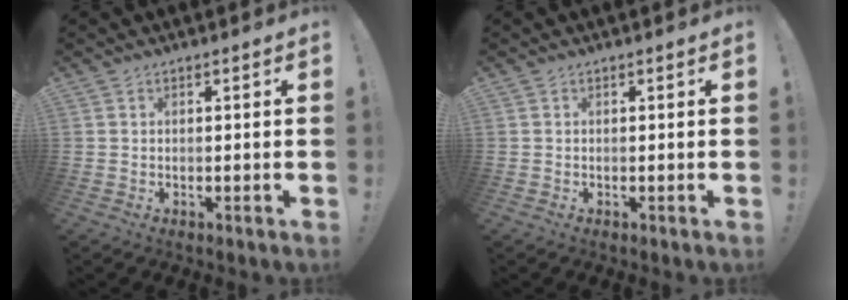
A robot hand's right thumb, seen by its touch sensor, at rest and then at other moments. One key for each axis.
{"total": 0.0}